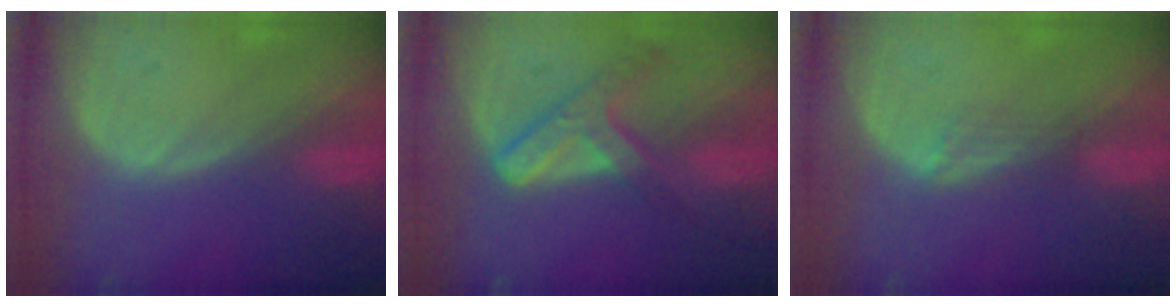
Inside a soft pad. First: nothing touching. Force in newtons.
{"total": 7.2, "press": 6.1, "slide": 3.9}
{"total": 2.0, "press": 1.6, "slide": 1.3}